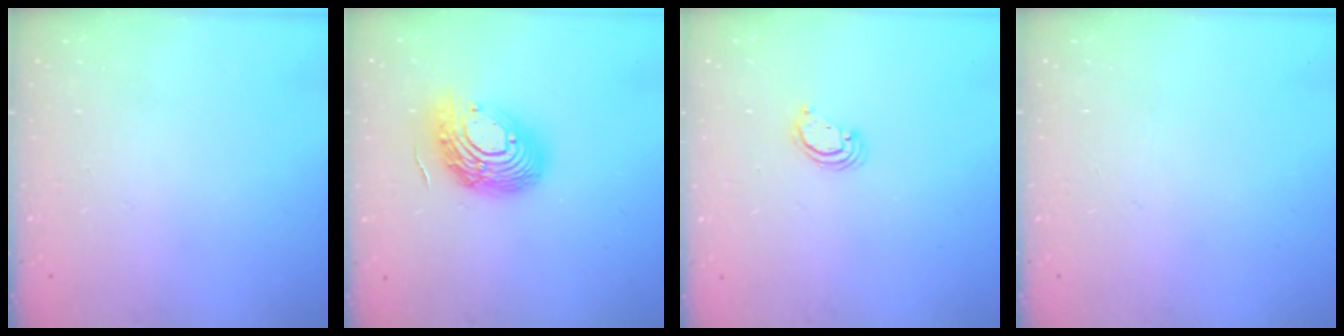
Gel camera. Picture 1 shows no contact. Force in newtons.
{"total": 15.8, "press": 15.8, "slide": 1.1}
{"total": 2.6, "press": 2.6, "slide": 0.2}
{"total": 0.0}